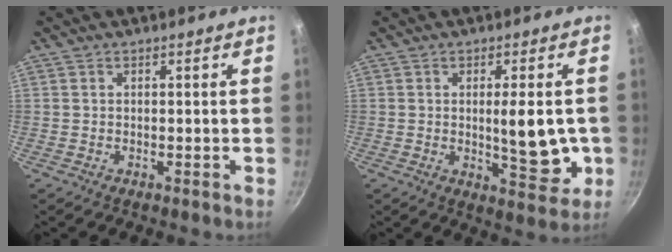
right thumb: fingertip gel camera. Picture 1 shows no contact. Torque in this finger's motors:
{"motor_torque": [2.59, 2.42, 1.87, -0.64, 0.79]}